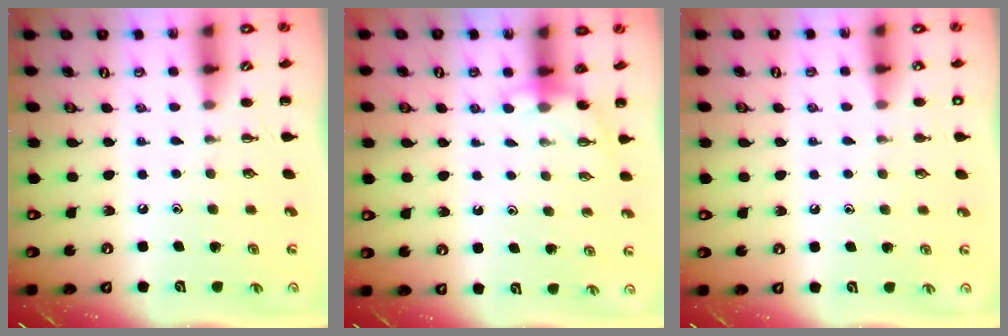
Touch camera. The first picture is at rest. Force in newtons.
{"total": 3.6, "press": 3.6, "slide": 0.3}
{"total": 1.1, "press": 1.1, "slide": 0.2}